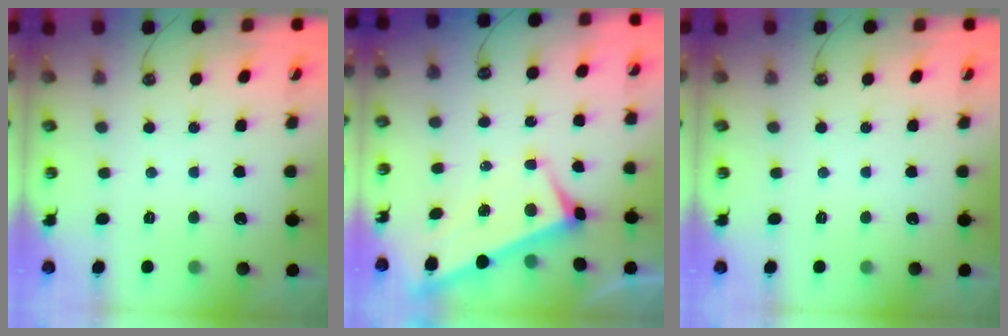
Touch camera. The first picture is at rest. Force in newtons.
{"total": 2.9, "press": 2.7, "slide": 0.9}
{"total": 0.0}